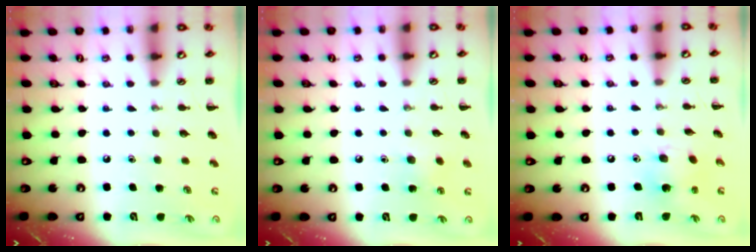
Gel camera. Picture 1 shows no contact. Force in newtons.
{"total": 6.1, "press": 5.9, "slide": 1.7}
{"total": 4.8, "press": 4.7, "slide": 1.0}